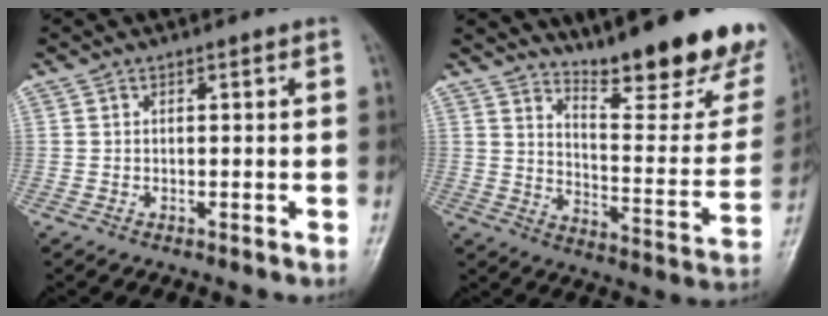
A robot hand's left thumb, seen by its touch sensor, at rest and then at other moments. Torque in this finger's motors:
{"motor_torque": [0.32, 0.14, 1.07, -0.76, 0.10]}